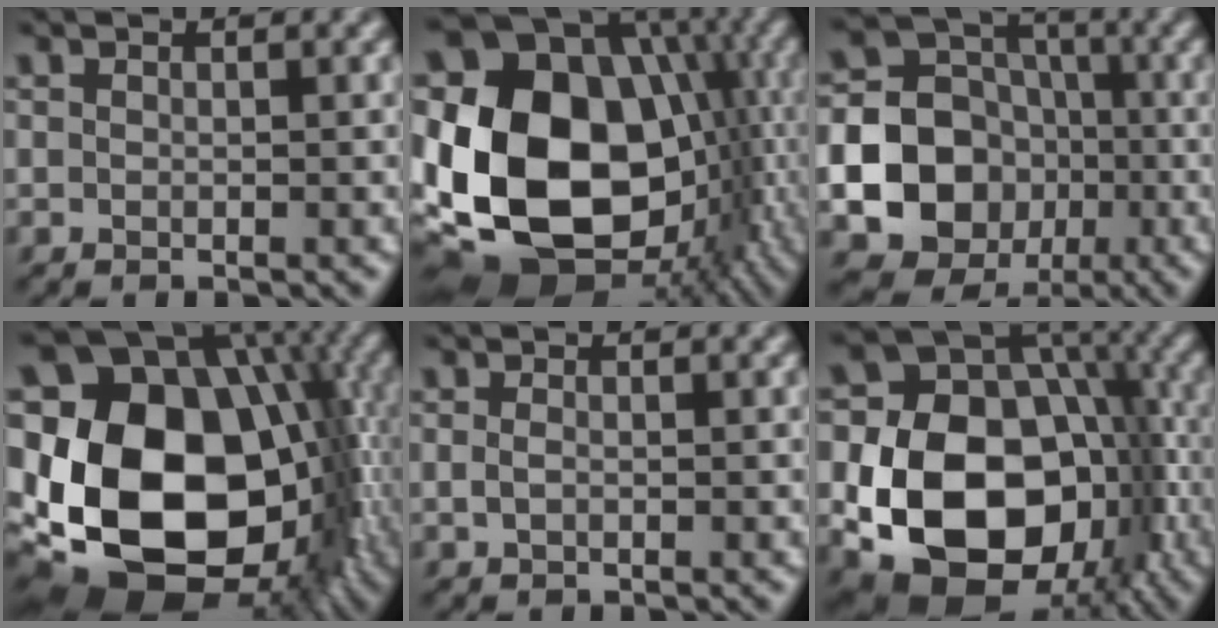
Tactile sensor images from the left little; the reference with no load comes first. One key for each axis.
{"total": 20.8, "fx": -2.0, "fy": 15.6, "fz": 13.5, "tx": -0.269, "ty": -0.008, "tz": -0.017}
{"total": 21.6, "fx": -5.6, "fy": 20.0, "fz": 5.9, "tx": -0.157, "ty": -0.028, "tz": -0.121}
{"total": 19.7, "fx": -1.5, "fy": 14.1, "fz": 13.7, "tx": -0.243, "ty": -0.007, "tz": -0.006}
{"total": 0.8, "fx": -0.2, "fy": 0.5, "fz": 0.7, "tx": -0.019, "ty": 0.000, "tz": -0.005}
{"total": 17.1, "fx": -3.6, "fy": 13.1, "fz": 10.4, "tx": -0.156, "ty": -0.025, "tz": -0.057}